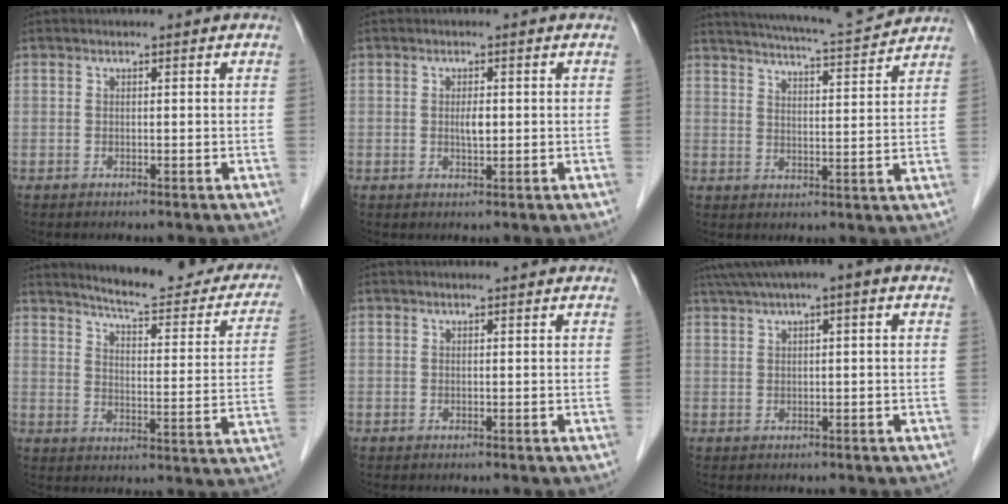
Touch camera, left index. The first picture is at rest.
{"total": 1.7, "force": [0.0, 0.5, 1.6], "torque": [-0.032, 0.000, 0.000]}
{"total": 13.0, "force": [12.3, 0.2, 4.2], "torque": [-0.077, 0.001, 0.172]}
{"total": 20.3, "force": [18.2, 3.6, 8.2], "torque": [-0.094, -0.046, 0.216]}
{"total": 1.6, "force": [1.5, 0.0, 0.6], "torque": [-0.009, 0.011, 0.021]}
{"total": 6.5, "force": [3.9, 0.4, 5.2], "torque": [-0.094, 0.040, 0.063]}